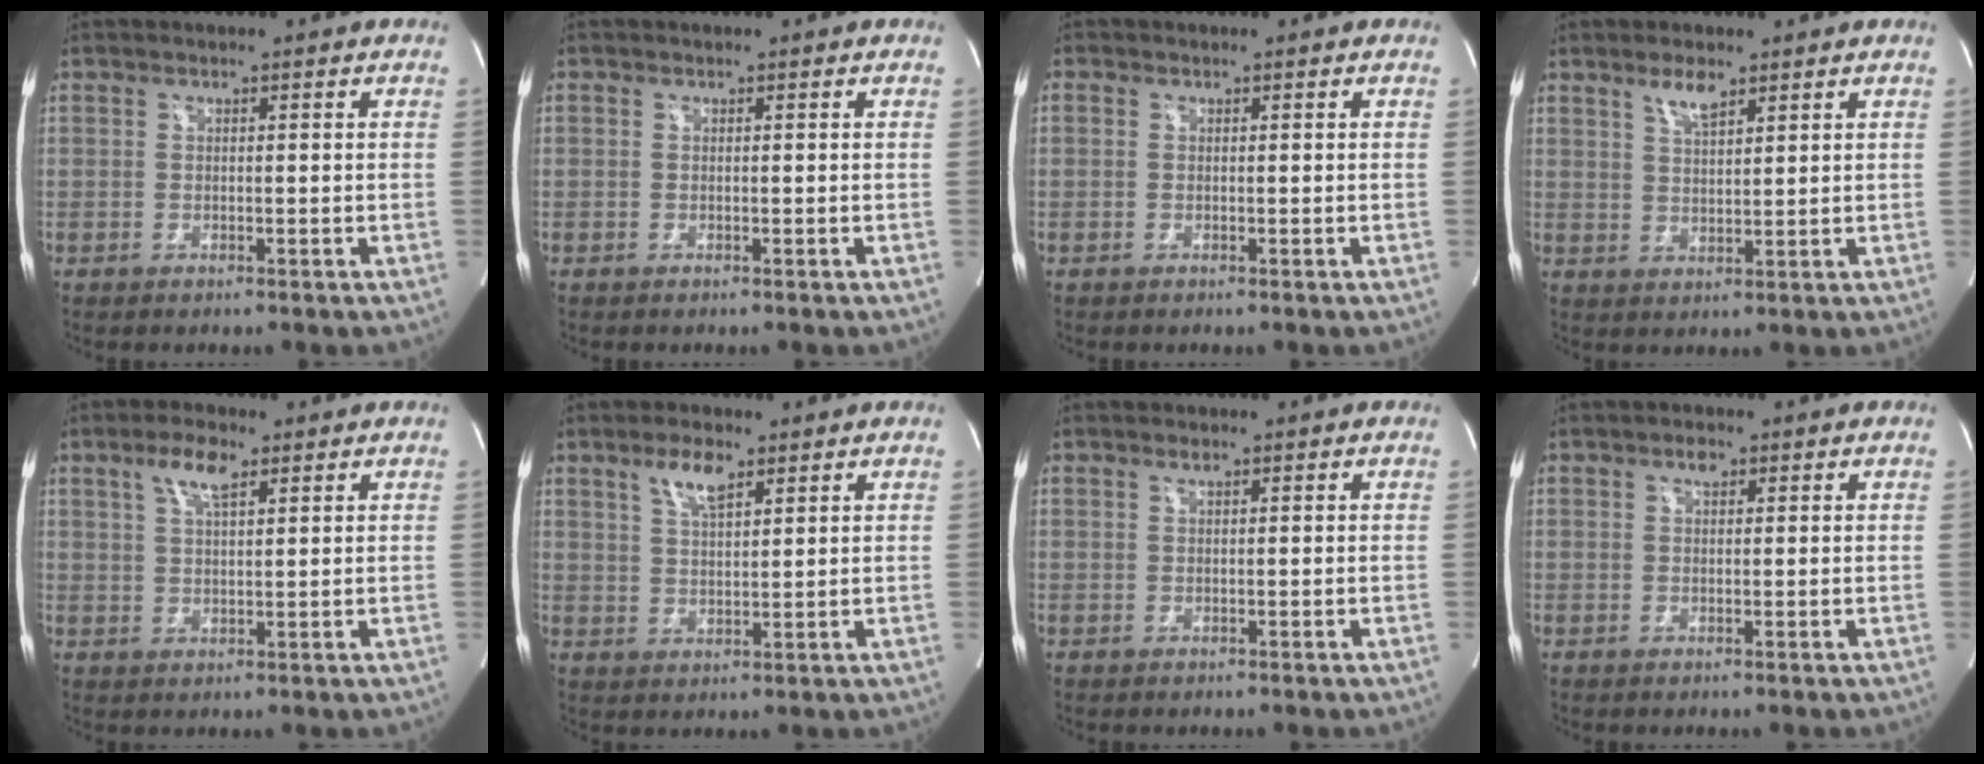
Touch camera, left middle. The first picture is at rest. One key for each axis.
{"total": 0.0}
{"total": 0.0}
{"total": 3.7, "fx": 2.7, "fy": 1.0, "fz": 2.4, "tx": -0.049, "ty": 0.000, "tz": 0.052}
{"total": 4.9, "fx": 2.8, "fy": 1.3, "fz": 3.8, "tx": -0.078, "ty": 0.007, "tz": 0.053}
{"total": 4.9, "fx": 3.1, "fy": 1.4, "fz": 3.6, "tx": -0.072, "ty": 0.002, "tz": 0.060}
{"total": 0.6, "fx": 0.5, "fy": 0.1, "fz": 0.4, "tx": -0.011, "ty": 0.002, "tz": 0.011}
{"total": 1.4, "fx": 0.8, "fy": 0.7, "fz": 0.9, "tx": -0.017, "ty": 0.004, "tz": 0.012}